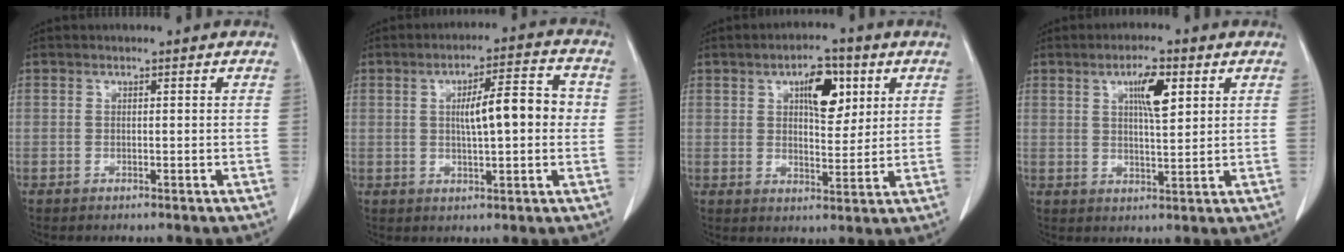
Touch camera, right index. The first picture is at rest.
{"total": 9.1, "force": [0.8, 1.8, 8.8], "torque": [-0.137, 0.023, 0.012]}
{"total": 7.7, "force": [3.1, 3.3, 6.2], "torque": [-0.095, 0.008, 0.050]}
{"total": 6.1, "force": [2.5, 1.3, 5.4], "torque": [-0.092, 0.001, 0.041]}